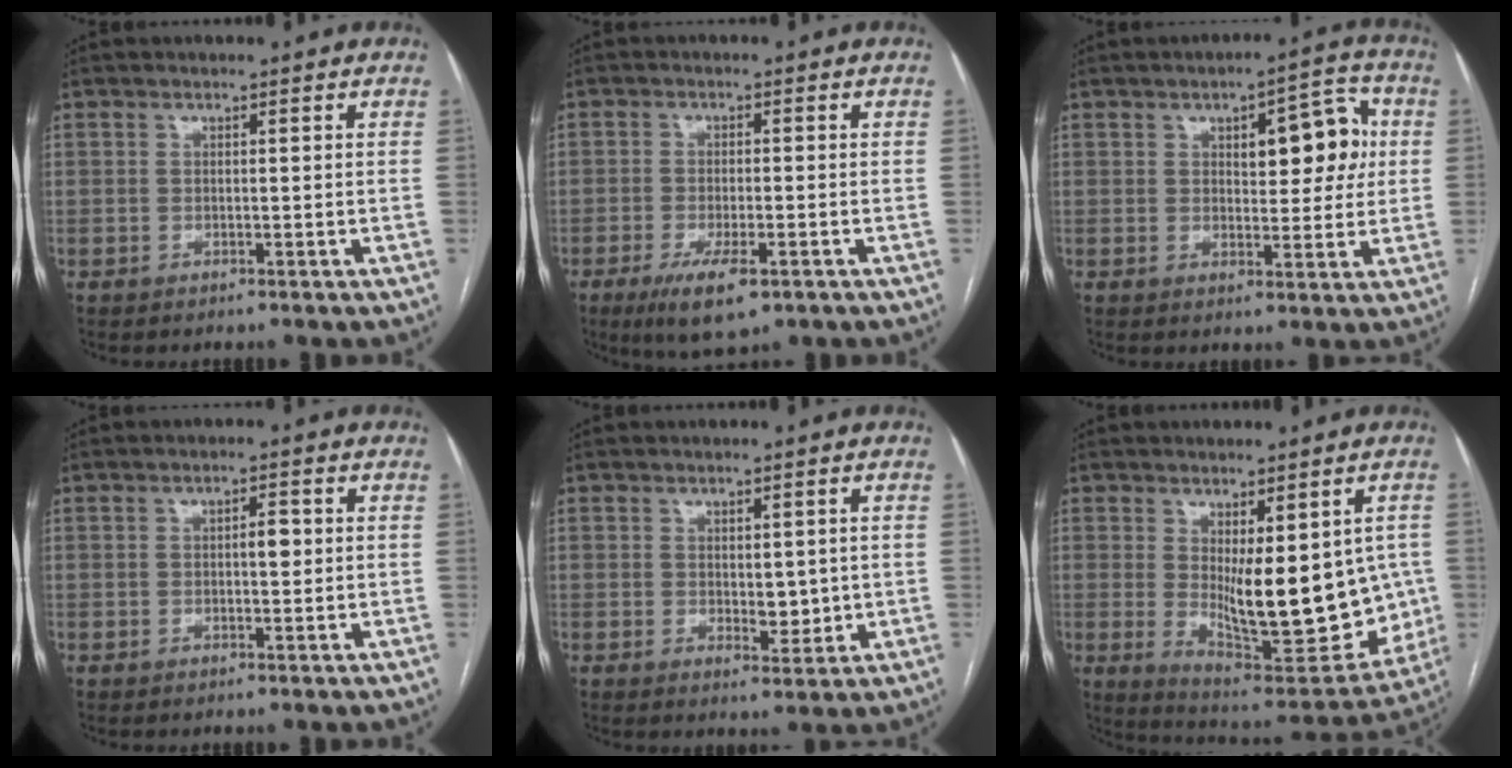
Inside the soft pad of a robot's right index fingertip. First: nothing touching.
{"total": 6.8, "force": [-3.7, 2.0, 5.4], "torque": [-0.096, -0.013, -0.056]}
{"total": 8.9, "force": [2.1, 3.4, 7.9], "torque": [-0.095, 0.023, 0.029]}
{"total": 2.1, "force": [0.1, 0.6, 2.1], "torque": [-0.032, 0.003, 0.002]}
{"total": 3.8, "force": [0.0, 1.9, 3.3], "torque": [-0.044, -0.007, 0.009]}
{"total": 18.3, "force": [-0.5, 6.5, 17.1], "torque": [-0.225, -0.028, 0.018]}